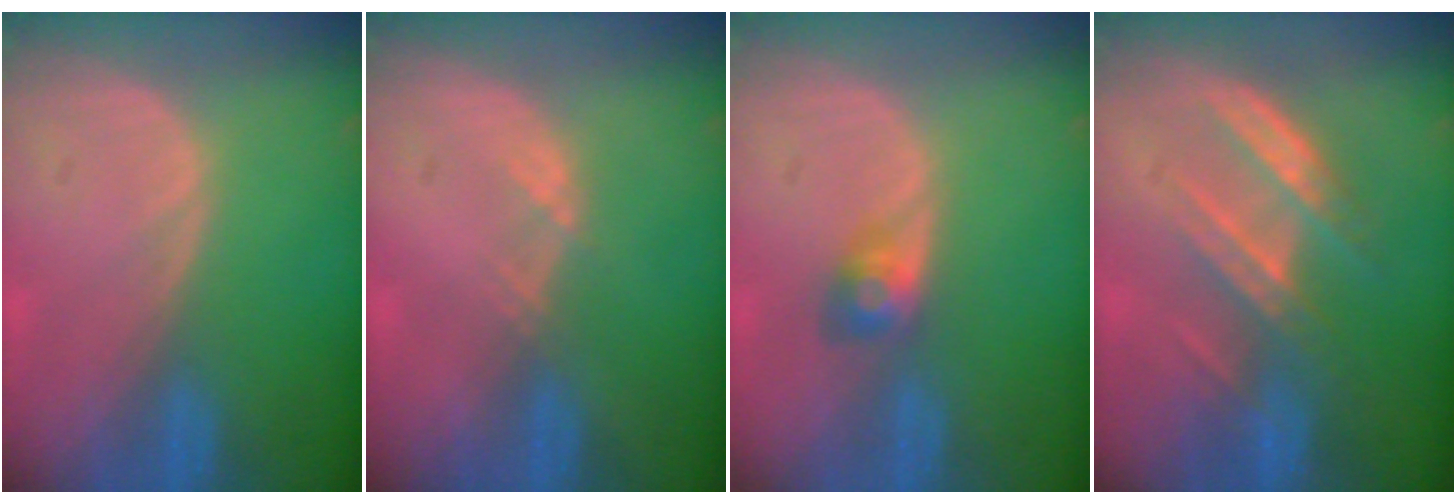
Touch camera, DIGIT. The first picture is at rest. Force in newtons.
{"total": 1.3, "press": 1.1, "slide": 0.7}
{"total": 2.9, "press": 2.7, "slide": 1.1}
{"total": 7.1, "press": 6.5, "slide": 3.0}